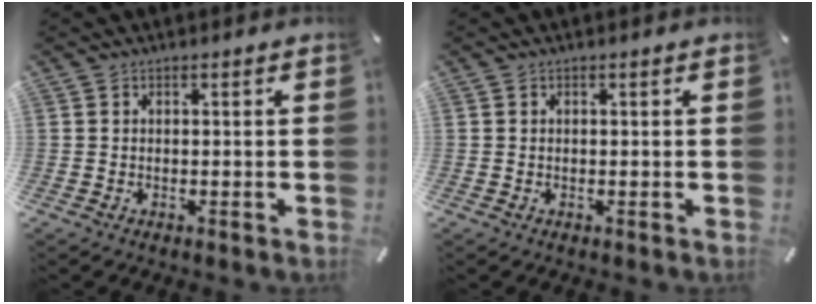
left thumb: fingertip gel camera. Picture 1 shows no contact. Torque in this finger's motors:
{"motor_torque": [-0.03, -0.02, -0.03, 0.03, 0.00]}